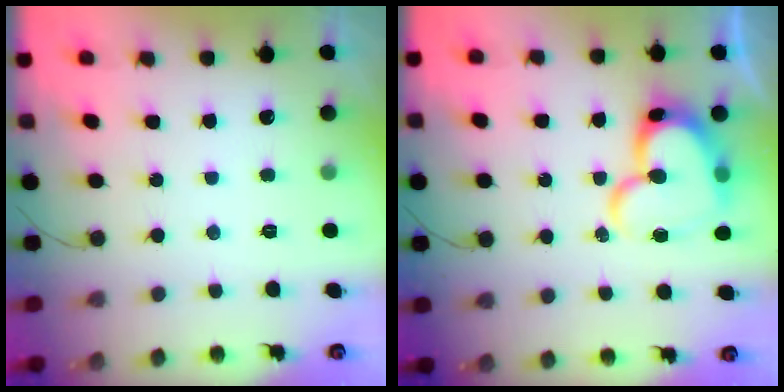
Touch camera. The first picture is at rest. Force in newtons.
{"total": 17.4, "press": 17.3, "slide": 1.6}